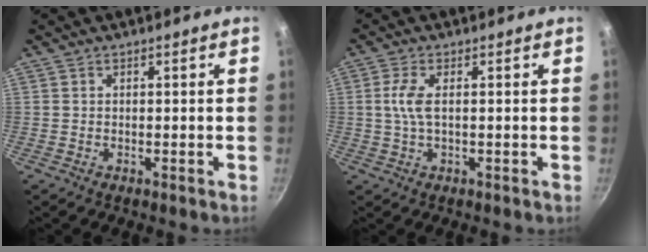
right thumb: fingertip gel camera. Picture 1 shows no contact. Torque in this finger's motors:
{"motor_torque": [0.79, 0.55, 0.56, -0.05, 0.21]}